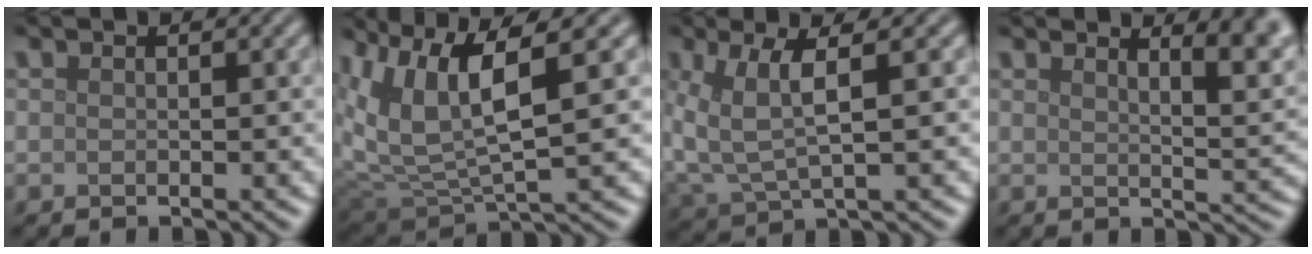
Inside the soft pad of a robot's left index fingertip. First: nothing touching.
{"total": 8.0, "force": [3.4, 2.6, 6.7], "torque": [-0.153, -0.001, 0.070]}
{"total": 5.1, "force": [1.2, 1.8, 4.6], "torque": [-0.117, -0.002, 0.031]}
{"total": 6.5, "force": [3.9, 2.2, 4.7], "torque": [-0.028, 0.017, 0.046]}